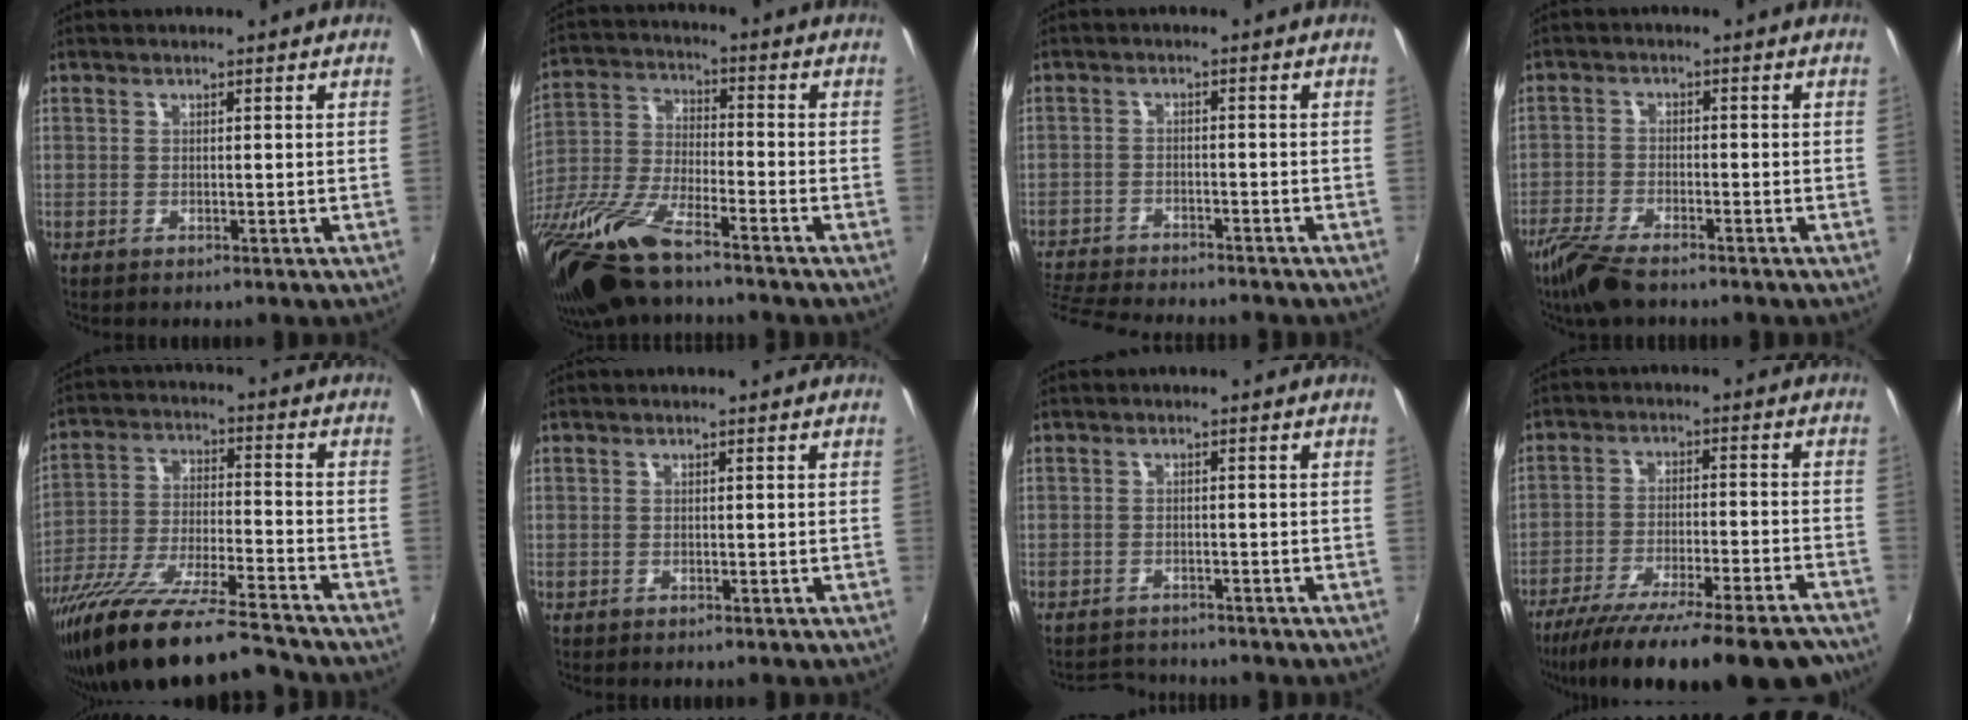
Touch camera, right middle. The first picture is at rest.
{"total": 19.4, "force": [-14.3, 4.5, 12.3], "torque": [-0.267, -0.049, -0.276]}
{"total": 11.6, "force": [-10.7, 1.8, 4.1], "torque": [-0.111, -0.019, -0.179]}
{"total": 8.0, "force": [-6.3, 2.1, 4.5], "torque": [-0.119, -0.025, -0.122]}
{"total": 21.1, "force": [-17.8, 2.1, 11.1], "torque": [-0.213, -0.051, -0.306]}
{"total": 0.0}
{"total": 4.3, "force": [-4.2, 0.8, 0.2], "torque": [-0.019, 0.000, -0.070]}
{"total": 22.8, "force": [-19.6, 1.9, 11.4], "torque": [-0.201, -0.056, -0.289]}